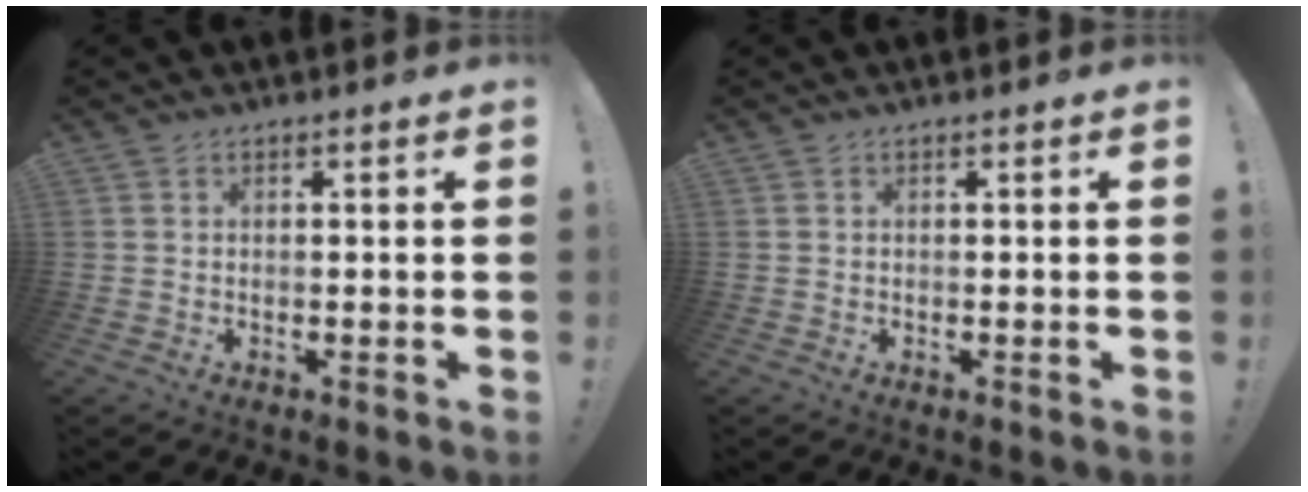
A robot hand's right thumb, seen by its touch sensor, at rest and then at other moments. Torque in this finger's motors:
{"motor_torque": [-0.01, 0.01, -0.02, 0.04, 0.00]}